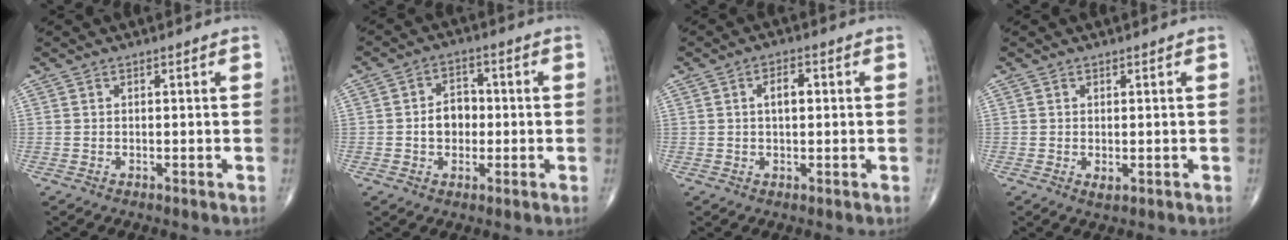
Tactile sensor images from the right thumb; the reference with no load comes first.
{"total": 5.9, "force": [-0.5, 4.5, 3.7], "torque": [-0.038, 0.018, -0.014]}
{"total": 3.8, "force": [0.6, 2.0, 3.2], "torque": [-0.051, 0.007, 0.008]}
{"total": 1.3, "force": [-0.2, 0.6, 1.1], "torque": [-0.019, -0.005, -0.001]}